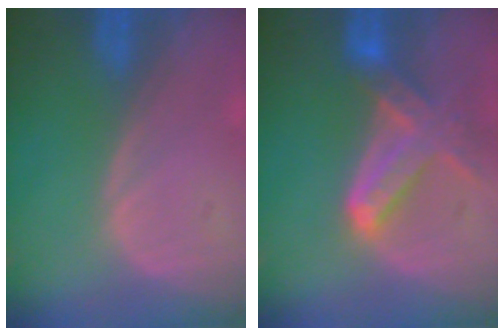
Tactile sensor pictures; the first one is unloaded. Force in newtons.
{"total": 7.4, "press": 6.7, "slide": 3.2}